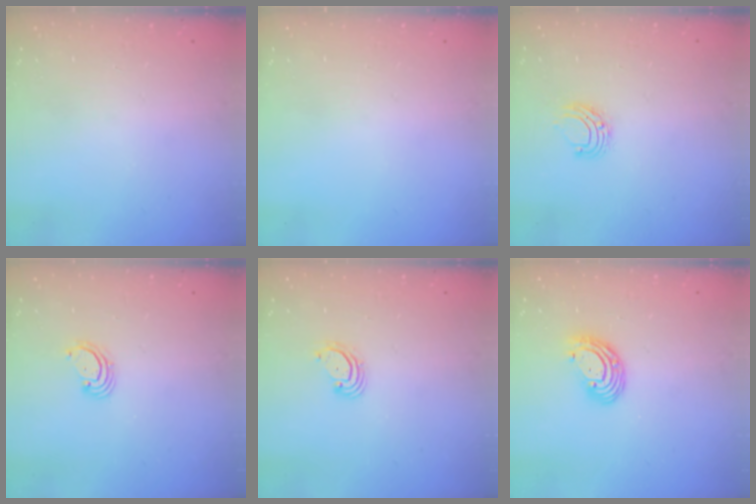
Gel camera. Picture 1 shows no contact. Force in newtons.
{"total": 0.0}
{"total": 5.5, "press": 5.4, "slide": 0.6}
{"total": 2.7, "press": 2.7, "slide": 0.3}
{"total": 3.0, "press": 3.0, "slide": 0.3}
{"total": 8.2, "press": 8.1, "slide": 1.3}